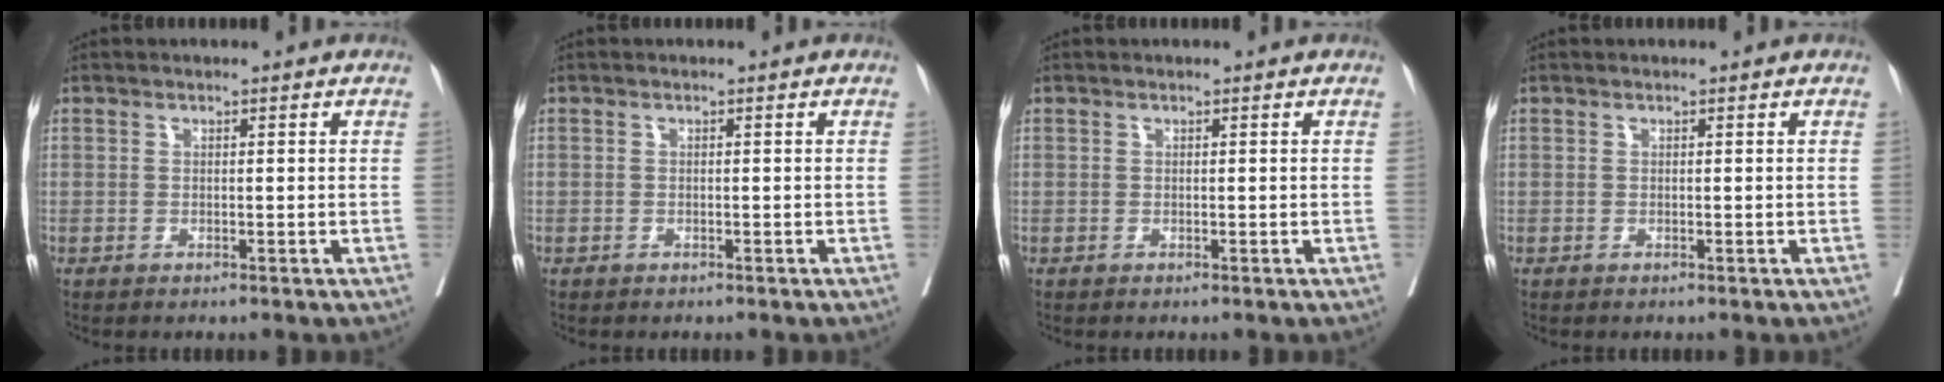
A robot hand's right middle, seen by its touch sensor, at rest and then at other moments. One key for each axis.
{"total": 0.6, "fx": -0.3, "fy": 0.5, "fz": -0.1, "tx": -0.005, "ty": 0.005, "tz": -0.007}
{"total": 0.0}
{"total": 0.0}